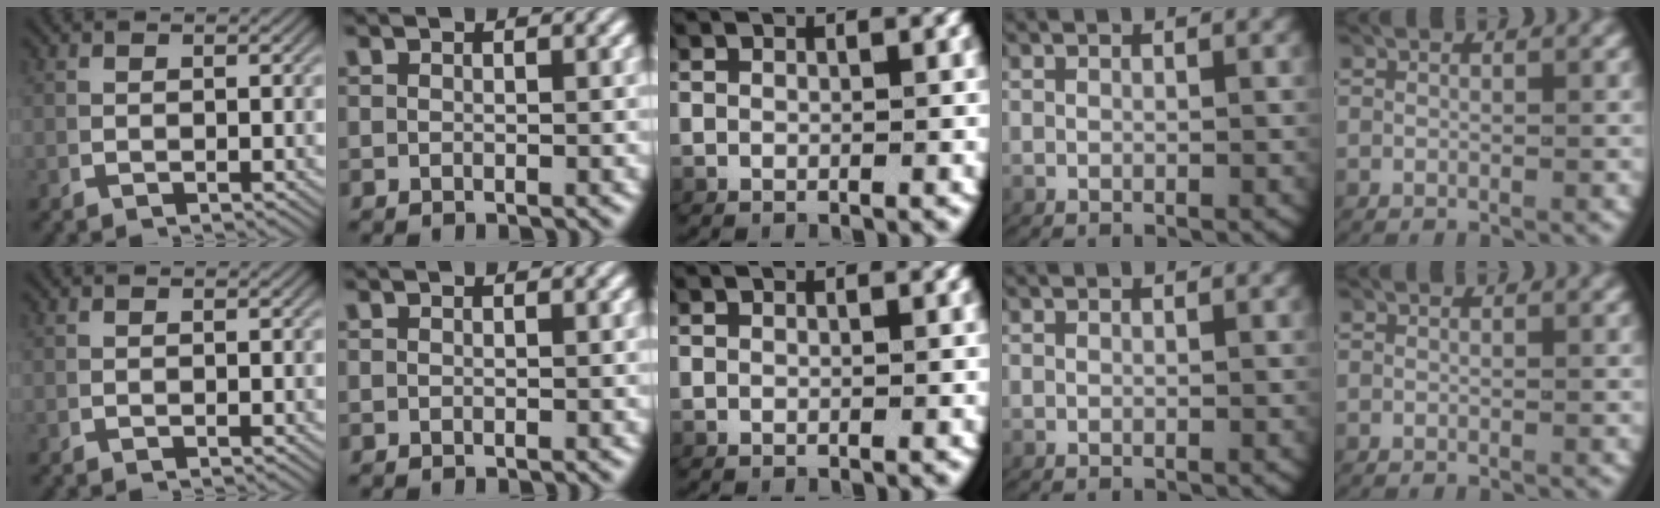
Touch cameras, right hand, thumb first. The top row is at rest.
{}